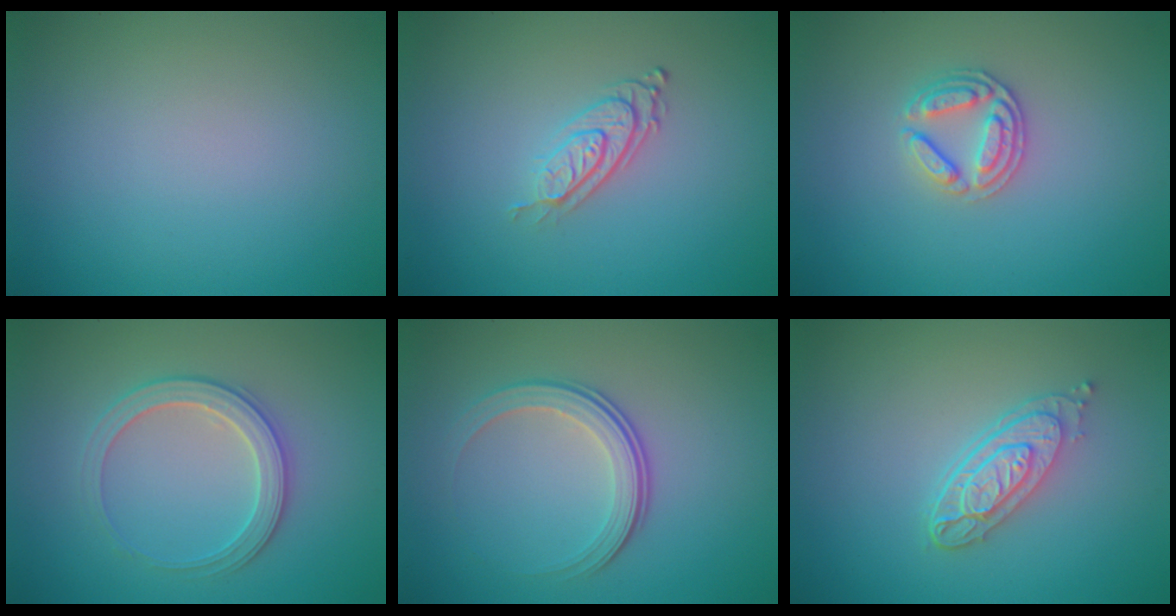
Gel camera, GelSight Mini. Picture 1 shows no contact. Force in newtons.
{"total": 2.9, "press": 2.0, "slide": 2.0}
{"total": 2.6, "press": 2.5, "slide": 0.6}
{"total": 2.9, "press": 2.9, "slide": 0.3}
{"total": 3.5, "press": 2.6, "slide": 2.3}
{"total": 4.0, "press": 3.1, "slide": 2.6}